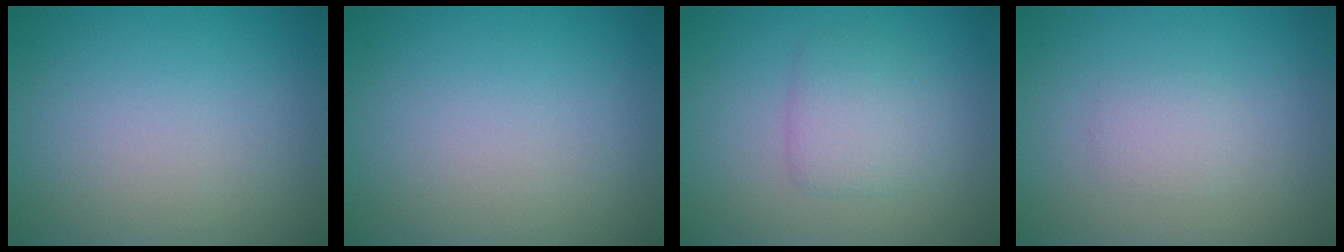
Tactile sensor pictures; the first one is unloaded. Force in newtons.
{"total": 0.0}
{"total": 2.7, "press": 2.7, "slide": 0.1}
{"total": 1.2, "press": 1.2, "slide": 0.0}